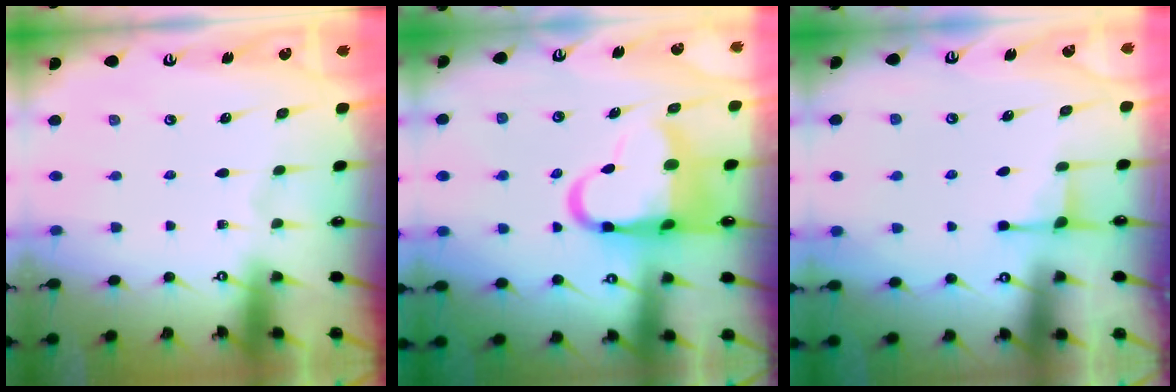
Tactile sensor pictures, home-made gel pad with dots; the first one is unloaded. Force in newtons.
{"total": 12.2, "press": 11.7, "slide": 3.4}
{"total": 2.5, "press": 2.5, "slide": 0.5}